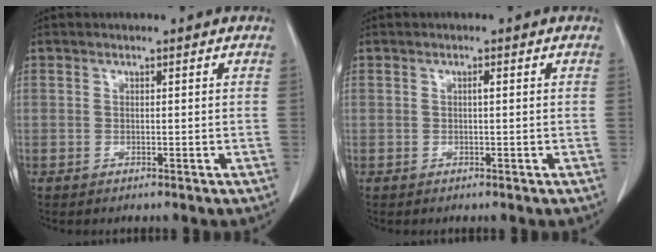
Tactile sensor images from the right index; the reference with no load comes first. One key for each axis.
{"total": 0.5, "fx": 0.1, "fy": 0.1, "fz": 0.5, "tx": -0.010, "ty": 0.001, "tz": 0.001}